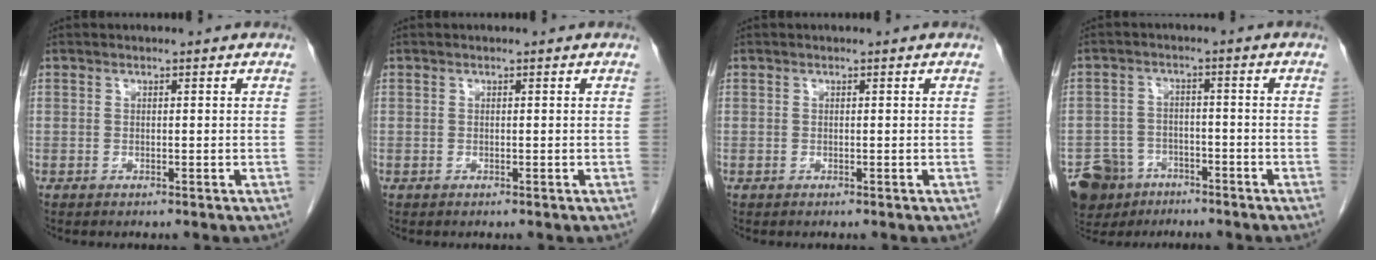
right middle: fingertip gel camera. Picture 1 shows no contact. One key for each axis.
{"total": 0.0}
{"total": 0.0}
{"total": 8.1, "fx": -5.7, "fy": 5.5, "fz": 1.6, "tx": -0.040, "ty": 0.001, "tz": -0.093}